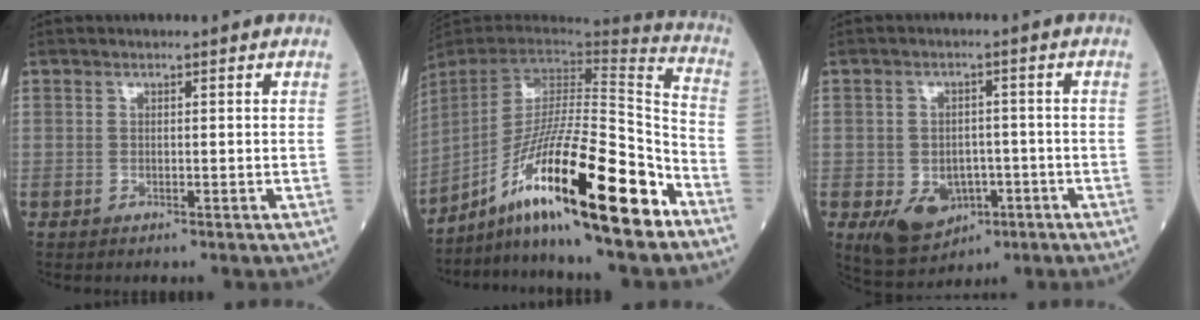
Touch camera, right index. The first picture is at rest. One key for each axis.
{"total": 22.5, "fx": -13.7, "fy": 1.5, "fz": 17.8, "tx": -0.302, "ty": -0.014, "tz": -0.242}
{"total": 8.0, "fx": -3.3, "fy": 5.6, "fz": 4.6, "tx": -0.072, "ty": 0.001, "tz": -0.041}